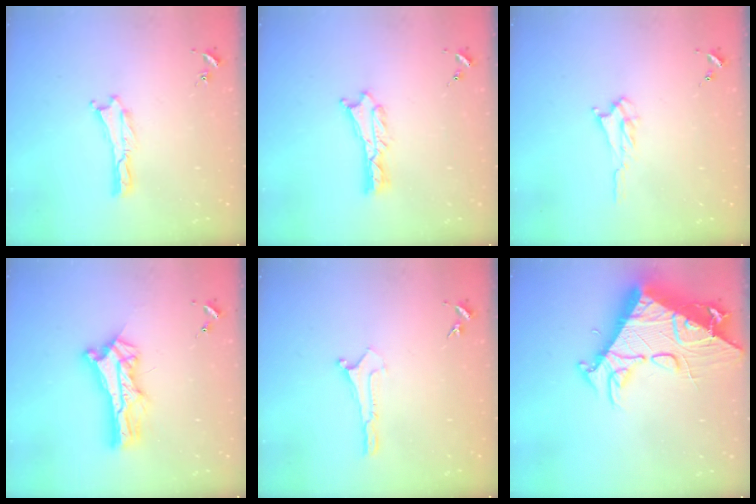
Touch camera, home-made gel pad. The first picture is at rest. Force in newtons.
{"total": 1.3, "press": 1.3, "slide": 0.1}
{"total": 2.5, "press": 2.5, "slide": 0.3}
{"total": 9.3, "press": 9.3, "slide": 0.7}
{"total": 0.0}
{"total": 15.2, "press": 15.0, "slide": 1.9}